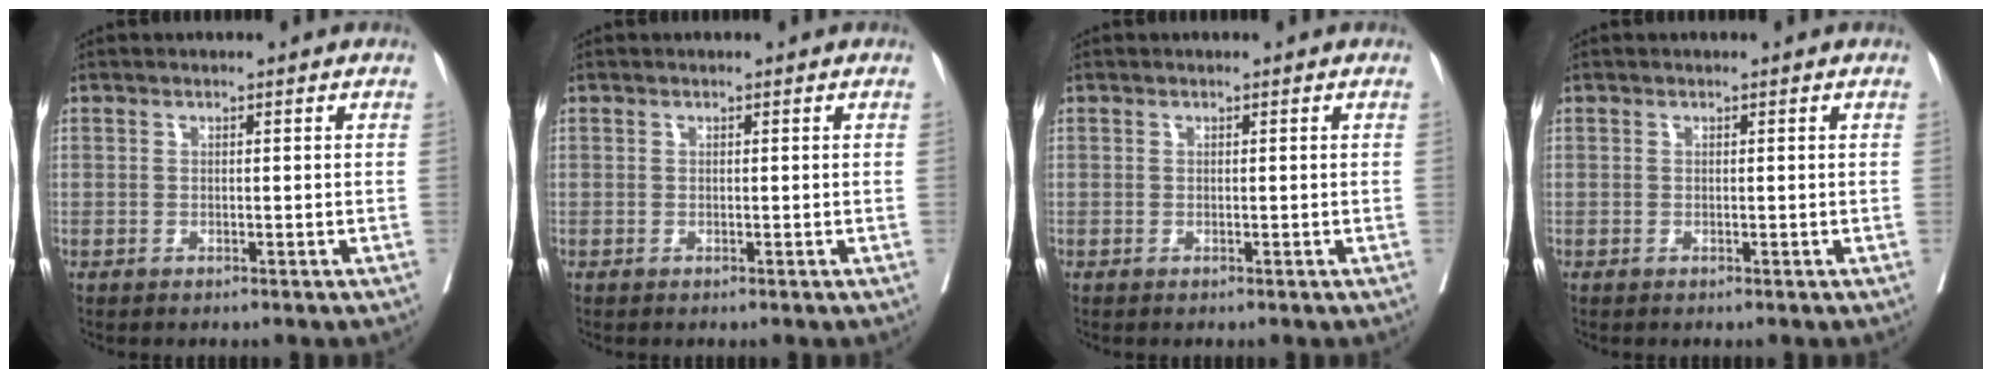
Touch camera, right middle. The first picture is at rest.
{"total": 0.0}
{"total": 0.0}
{"total": 0.0}